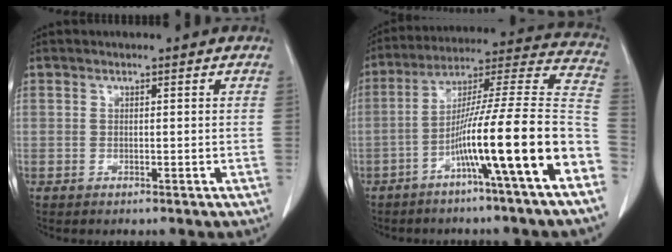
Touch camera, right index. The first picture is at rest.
{"total": 19.5, "force": [-8.1, -1.0, 17.7], "torque": [-0.253, 0.008, -0.141]}